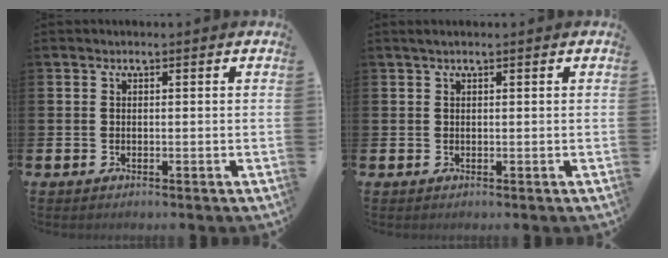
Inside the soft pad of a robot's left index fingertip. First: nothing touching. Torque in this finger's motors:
{"motor_torque": [-1.13, 1.01, -1.06, -0.01]}